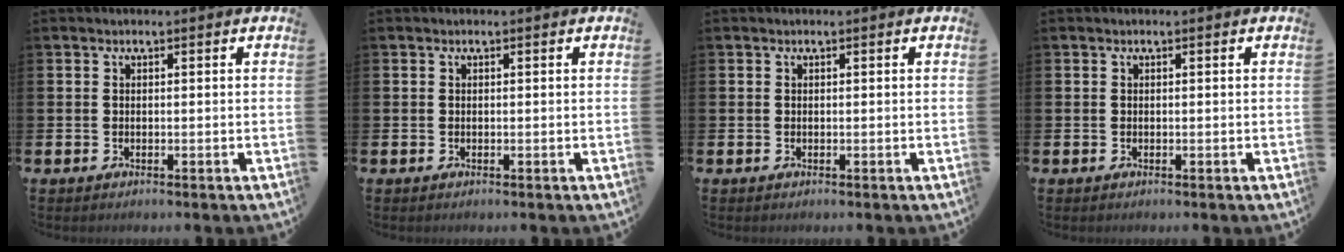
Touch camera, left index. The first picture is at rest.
{"total": 0.0}
{"total": 0.0}
{"total": 0.0}